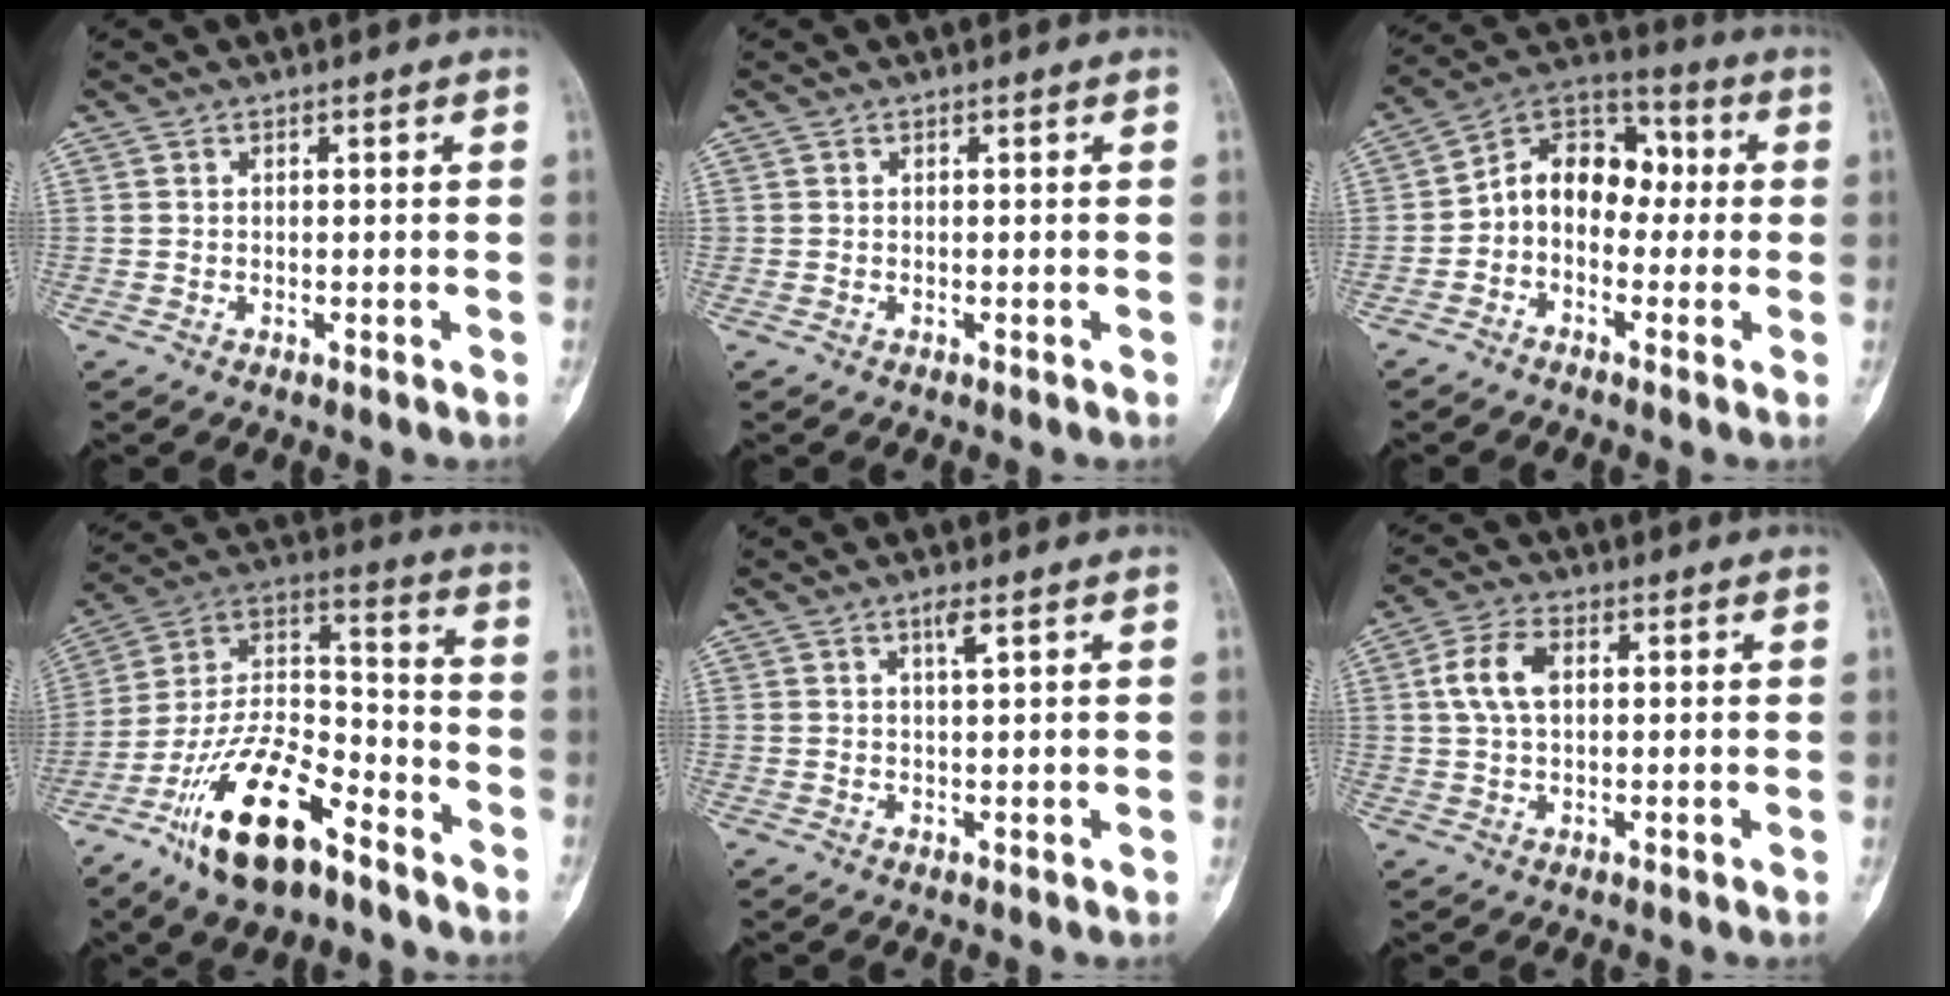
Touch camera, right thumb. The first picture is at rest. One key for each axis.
{"total": 0.0}
{"total": 11.6, "fx": -0.6, "fy": 8.6, "fz": 7.8, "tx": -0.090, "ty": 0.046, "tz": -0.029}
{"total": 19.8, "fx": -12.1, "fy": 8.3, "fz": 13.3, "tx": -0.231, "ty": 0.082, "tz": -0.220}
{"total": 2.0, "fx": 1.0, "fy": 0.2, "fz": 1.7, "tx": -0.035, "ty": -0.002, "tz": 0.020}
{"total": 6.9, "fx": 1.5, "fy": 3.9, "fz": 5.5, "tx": -0.114, "ty": 0.011, "tz": 0.027}